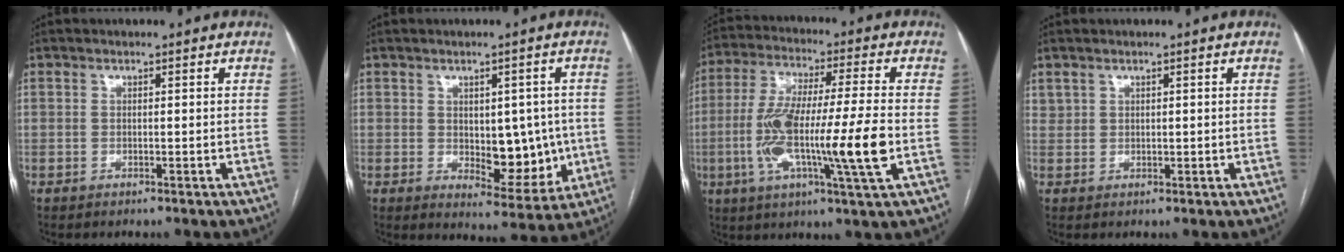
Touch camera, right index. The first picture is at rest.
{"total": 8.8, "force": [-0.5, 4.7, 7.4], "torque": [-0.079, 0.004, 0.008]}
{"total": 16.8, "force": [-3.4, 0.6, 16.4], "torque": [-0.316, -0.007, -0.067]}
{"total": 1.2, "force": [0.8, 0.9, 0.3], "torque": [0.000, 0.004, 0.017]}